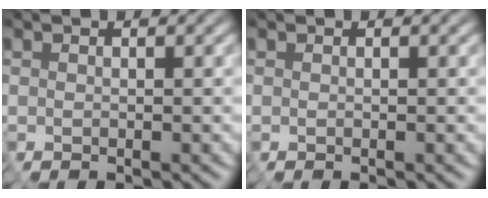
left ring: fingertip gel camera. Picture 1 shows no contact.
{"total": 0.0}